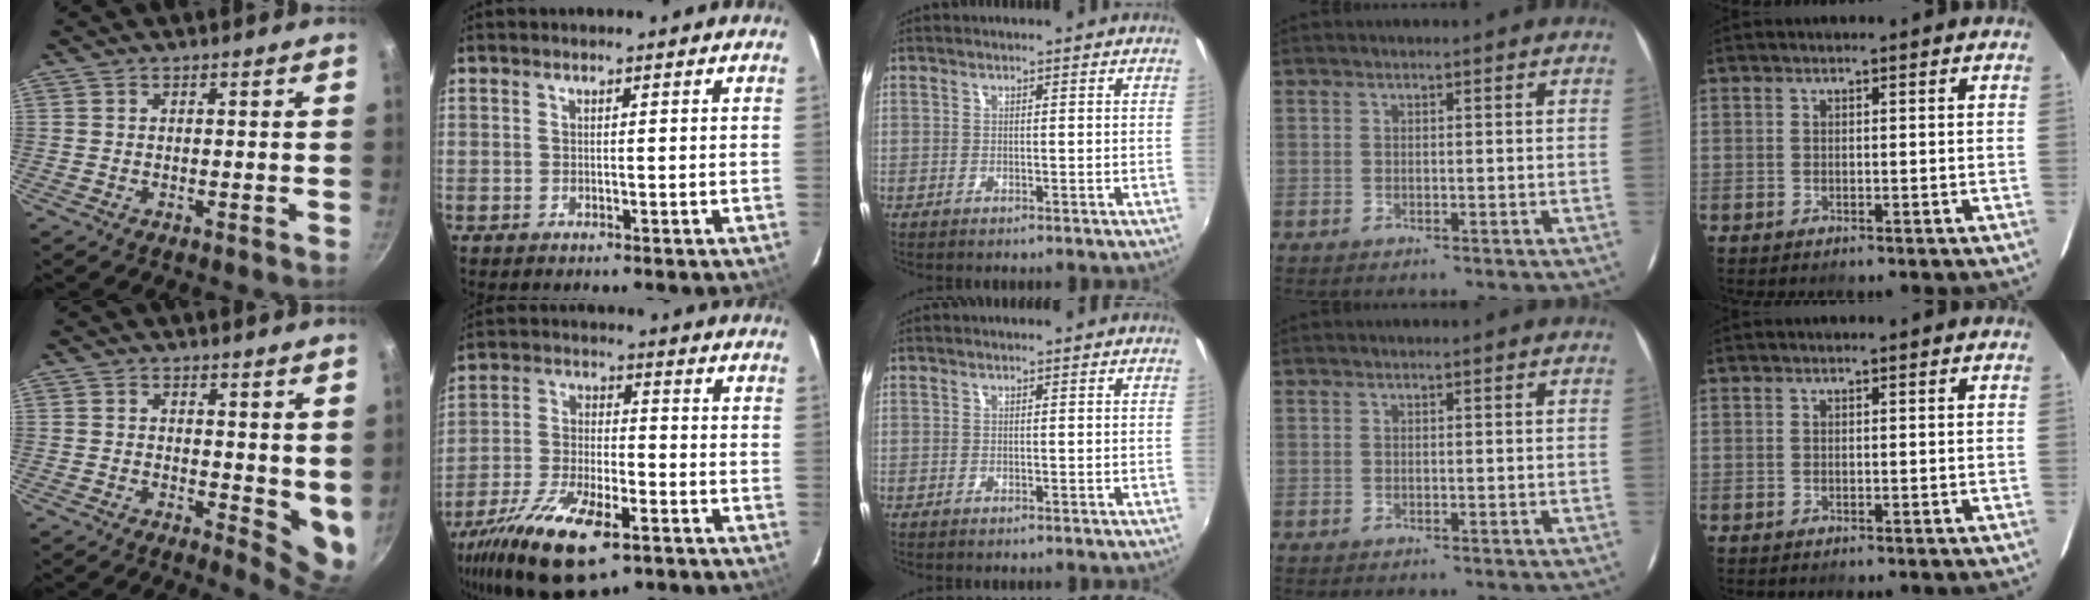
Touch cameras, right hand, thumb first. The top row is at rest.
{"thumb": {"total": 6.5, "force": [1.7, 3.2, 5.4], "torque": [-0.060, -0.026, 0.023]}, "index": {"total": 19.0, "force": [-11.6, 7.1, 13.2], "torque": [-0.269, -0.048, -0.204]}}